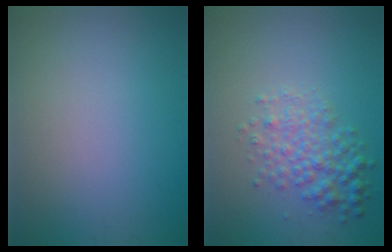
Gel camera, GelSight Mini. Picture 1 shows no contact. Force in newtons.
{"total": 3.4, "press": 3.4, "slide": 0.1}